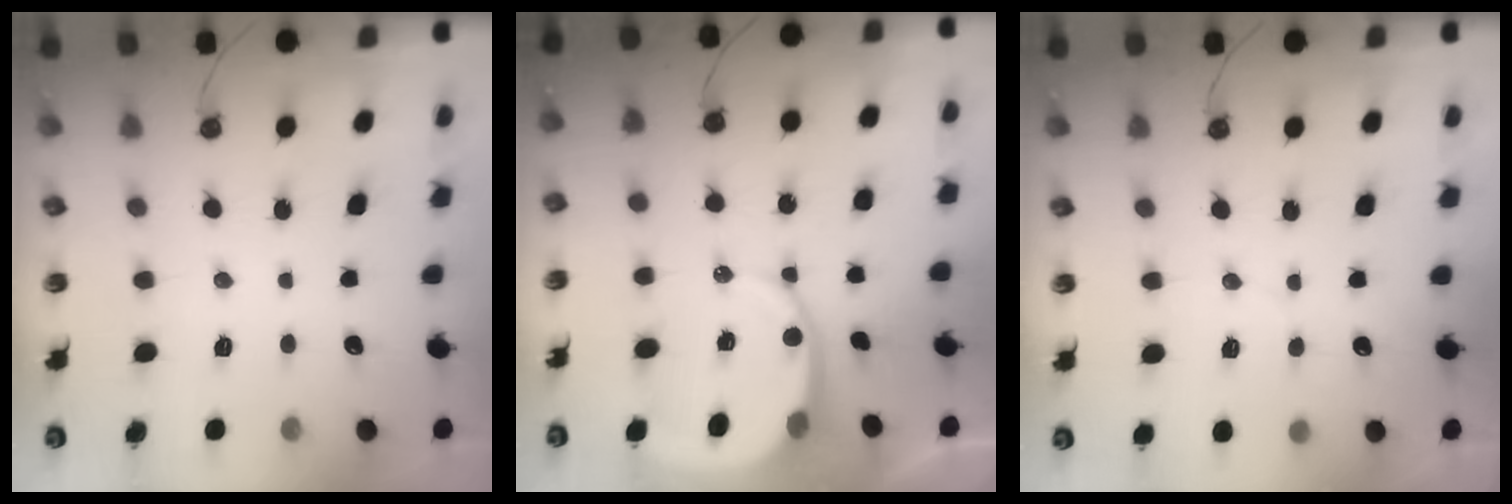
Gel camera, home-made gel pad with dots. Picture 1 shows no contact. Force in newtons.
{"total": 10.1, "press": 10.0, "slide": 1.3}
{"total": 3.9, "press": 3.8, "slide": 1.0}